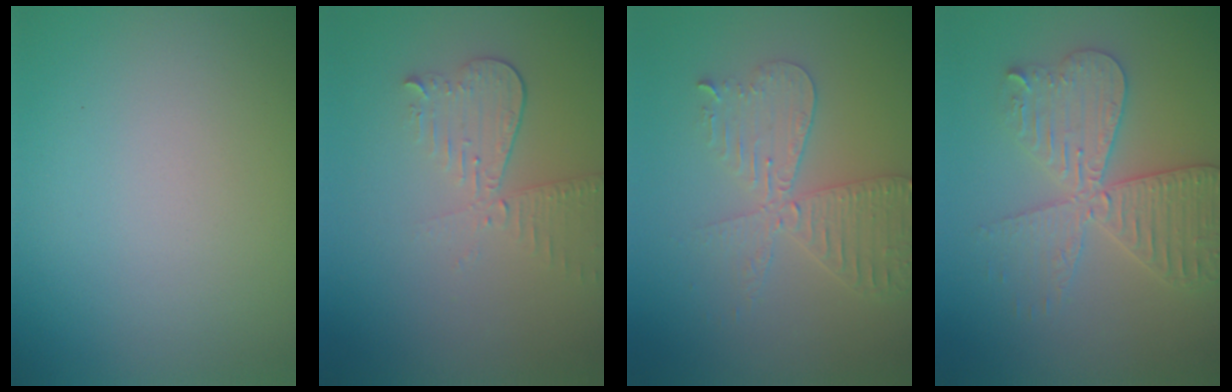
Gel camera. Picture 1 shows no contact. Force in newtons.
{"total": 3.1, "press": 2.7, "slide": 1.6}
{"total": 4.7, "press": 4.0, "slide": 2.4}
{"total": 5.7, "press": 5.6, "slide": 0.8}